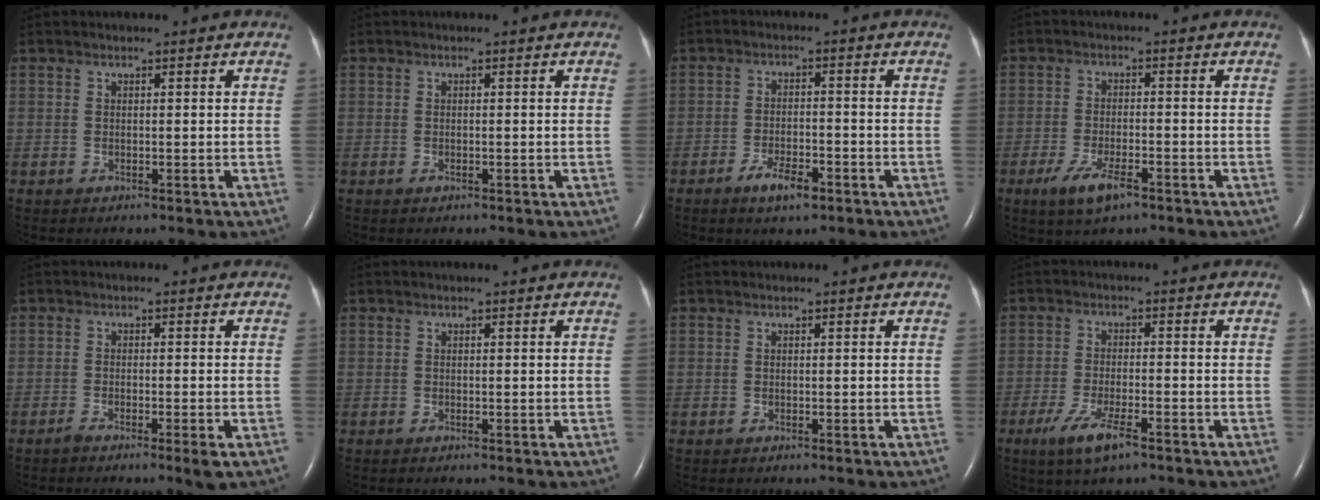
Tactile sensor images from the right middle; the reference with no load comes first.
{"total": 0.0}
{"total": 4.5, "force": [-2.9, 1.4, 3.2], "torque": [-0.066, -0.003, -0.047]}
{"total": 5.6, "force": [-3.4, 1.5, 4.2], "torque": [-0.093, -0.011, -0.056]}
{"total": 2.7, "force": [-1.7, -0.1, 2.1], "torque": [-0.040, -0.007, -0.033]}
{"total": 0.0}
{"total": 0.0}
{"total": 5.9, "force": [-3.6, 1.0, 4.6], "torque": [-0.104, -0.014, -0.061]}